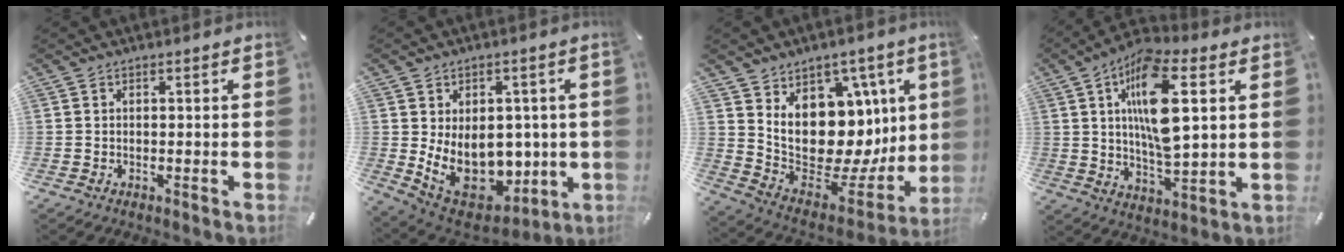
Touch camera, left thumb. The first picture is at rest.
{"total": 16.4, "force": [-0.2, 12.5, 10.6], "torque": [-0.156, -0.034, 0.016]}
{"total": 17.5, "force": [2.8, 13.8, 10.4], "torque": [-0.148, -0.063, 0.073]}
{"total": 16.5, "force": [4.8, 6.8, 14.3], "torque": [-0.264, -0.010, 0.075]}